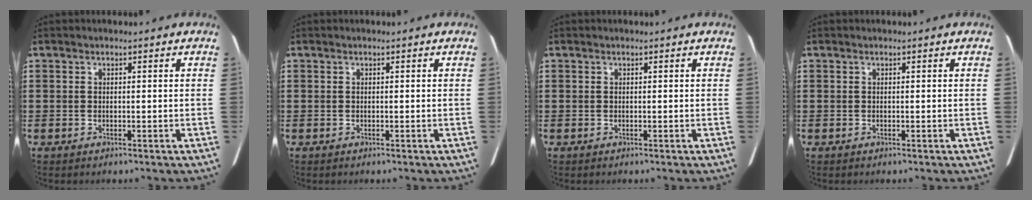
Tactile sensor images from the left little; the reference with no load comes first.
{"total": 0.0}
{"total": 0.0}
{"total": 0.0}